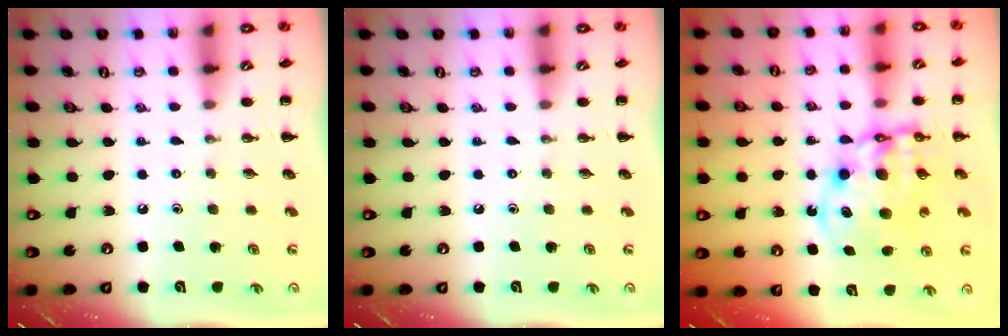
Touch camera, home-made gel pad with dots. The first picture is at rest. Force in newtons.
{"total": 0.0}
{"total": 10.6, "press": 10.3, "slide": 2.5}